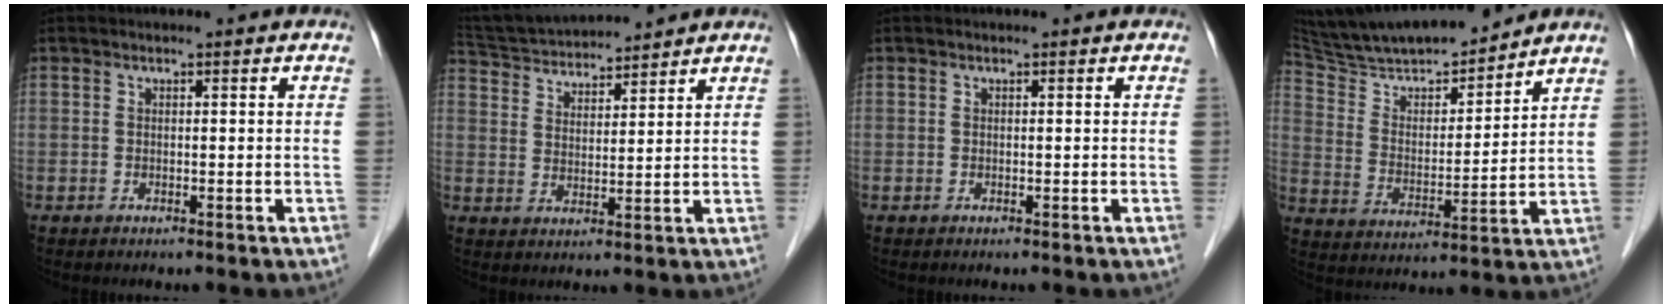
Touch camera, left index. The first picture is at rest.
{"total": 12.1, "force": [11.4, 1.7, 3.5], "torque": [-0.071, 0.031, 0.198]}
{"total": 0.0}
{"total": 17.2, "force": [15.8, 1.9, 6.7], "torque": [-0.121, 0.004, 0.276]}